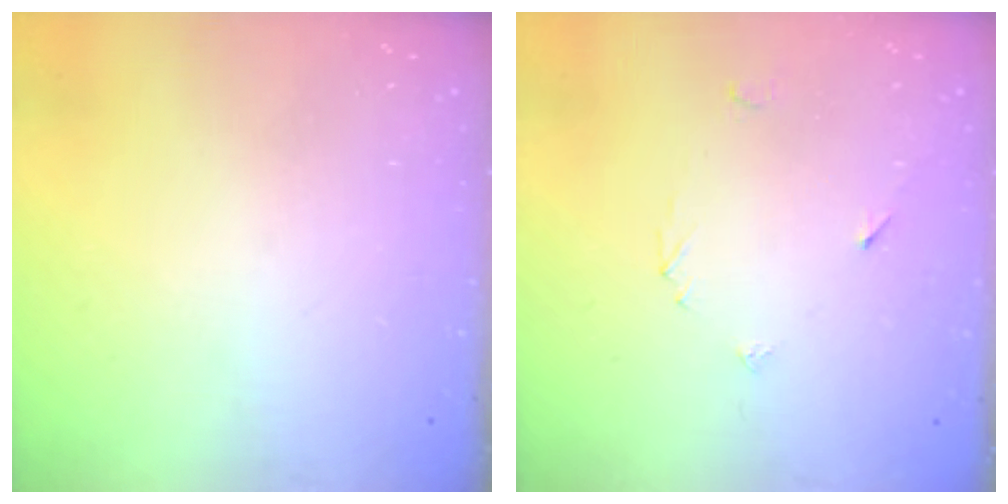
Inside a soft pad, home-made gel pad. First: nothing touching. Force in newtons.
{"total": 2.6, "press": 2.6, "slide": 0.2}